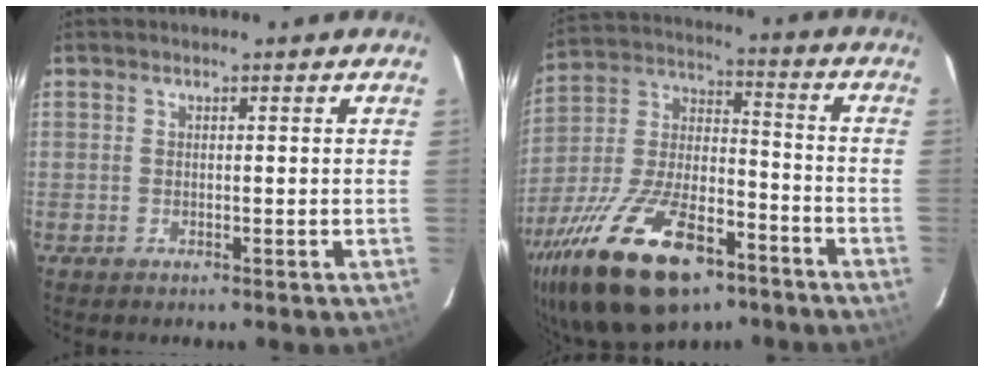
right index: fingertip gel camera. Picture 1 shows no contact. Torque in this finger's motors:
{"motor_torque": [1.51, -0.63, 1.01, 0.21]}